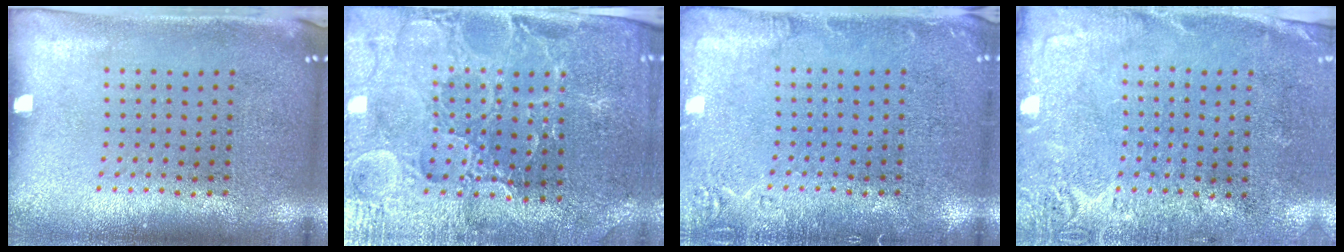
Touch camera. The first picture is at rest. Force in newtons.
{"total": 3.4, "press": 3.3, "slide": 0.7}
{"total": 2.0, "press": 2.0, "slide": 0.4}
{"total": 2.8, "press": 2.4, "slide": 1.4}